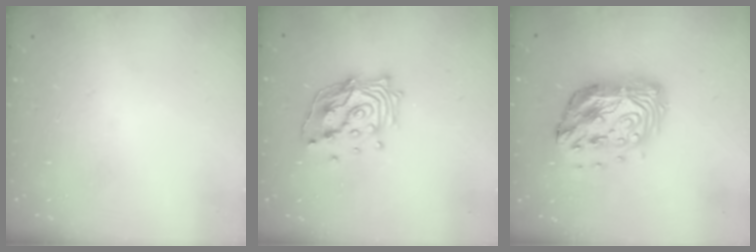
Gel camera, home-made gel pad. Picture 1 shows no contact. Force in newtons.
{"total": 14.8, "press": 14.6, "slide": 2.2}
{"total": 15.8, "press": 15.7, "slide": 1.3}